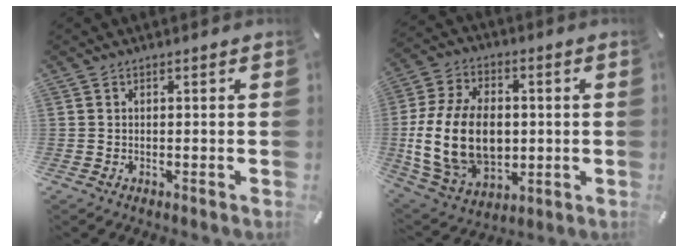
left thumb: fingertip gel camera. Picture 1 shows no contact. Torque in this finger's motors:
{"motor_torque": [0.32, 1.82, 0.61, -0.01, 0.80]}